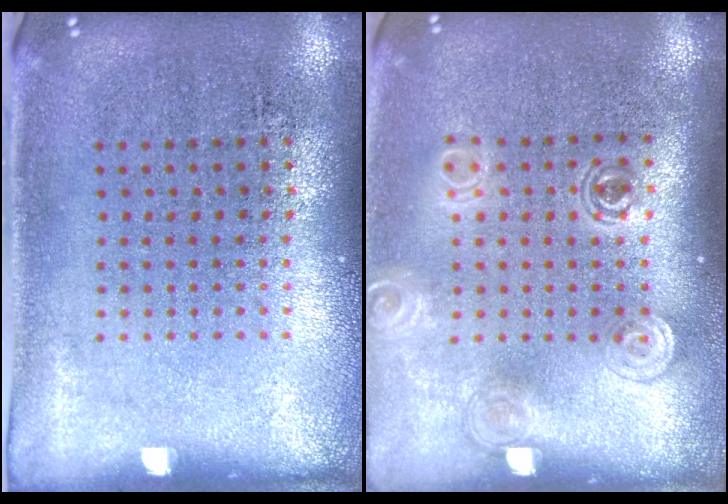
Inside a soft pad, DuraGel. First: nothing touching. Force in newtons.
{"total": 1.4, "press": 1.2, "slide": 0.7}